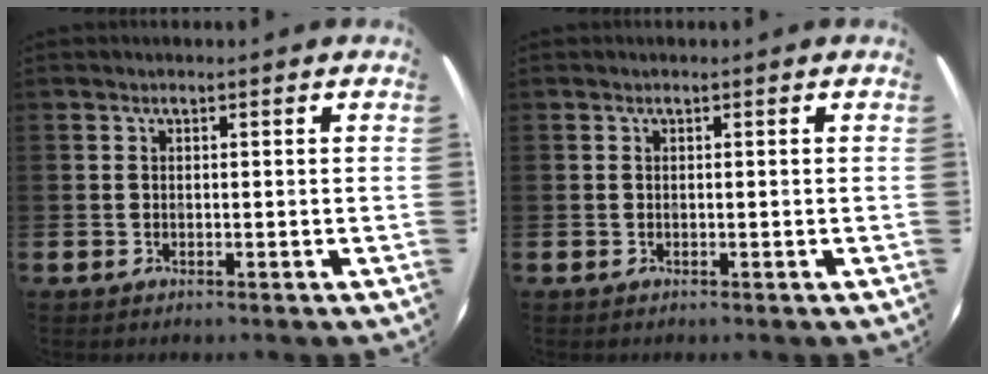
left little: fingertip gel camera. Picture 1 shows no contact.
{"total": 0.0}